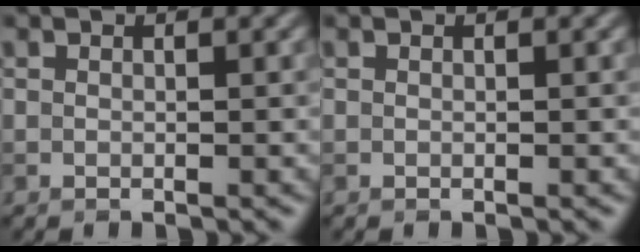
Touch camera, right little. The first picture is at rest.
{"total": 0.0}